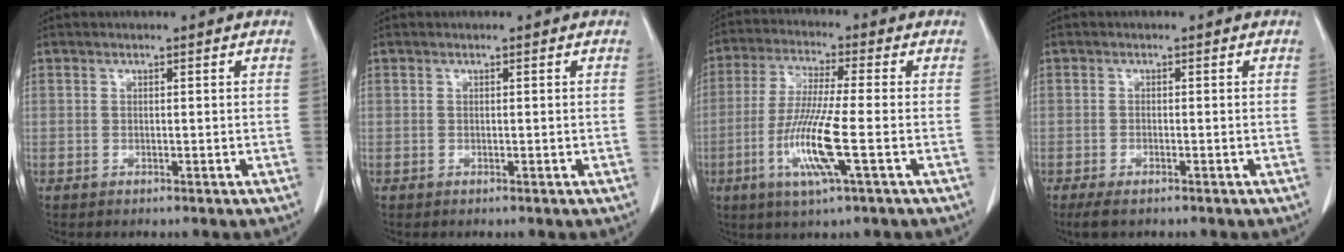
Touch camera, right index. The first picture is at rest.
{"total": 0.0}
{"total": 10.7, "force": [-3.2, 0.0, 10.2], "torque": [-0.211, -0.018, -0.067]}
{"total": 2.8, "force": [-2.0, 0.8, 1.8], "torque": [-0.034, -0.006, -0.029]}